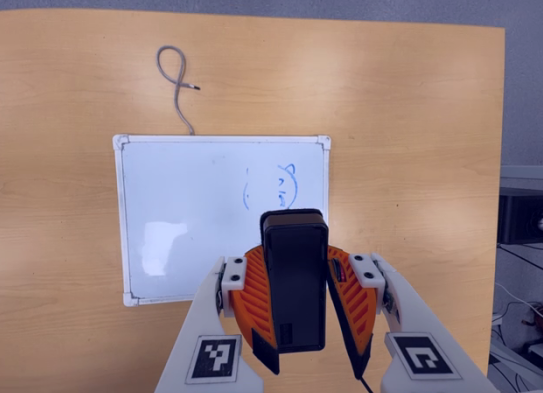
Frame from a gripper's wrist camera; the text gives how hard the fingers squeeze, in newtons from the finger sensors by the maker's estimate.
{"total": 9.7, "left": 9.7, "right": 9.7}